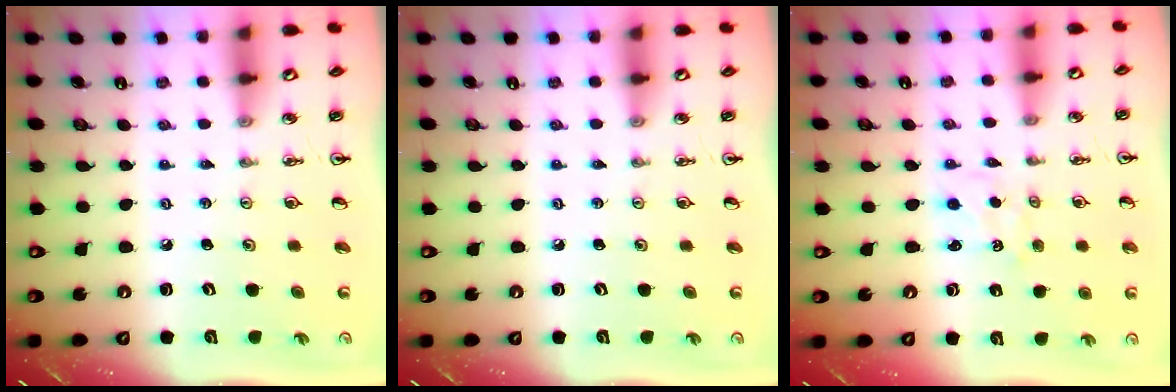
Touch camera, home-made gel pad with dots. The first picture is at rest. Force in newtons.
{"total": 0.0}
{"total": 1.2, "press": 1.2, "slide": 0.2}